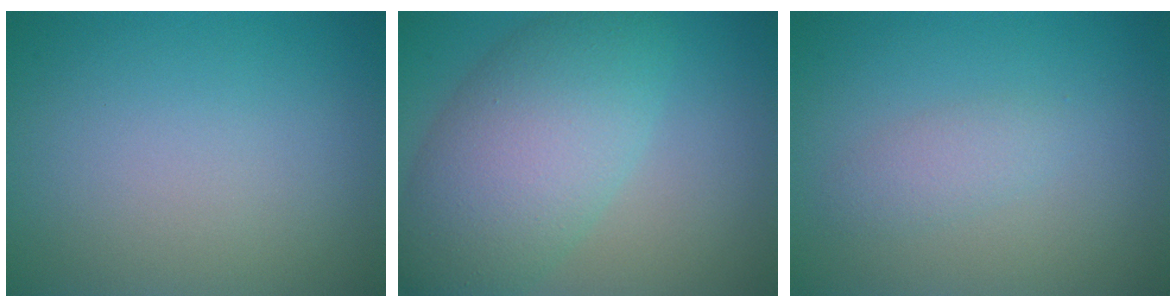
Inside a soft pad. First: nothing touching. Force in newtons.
{"total": 8.4, "press": 8.4, "slide": 0.3}
{"total": 1.6, "press": 1.6, "slide": 0.0}